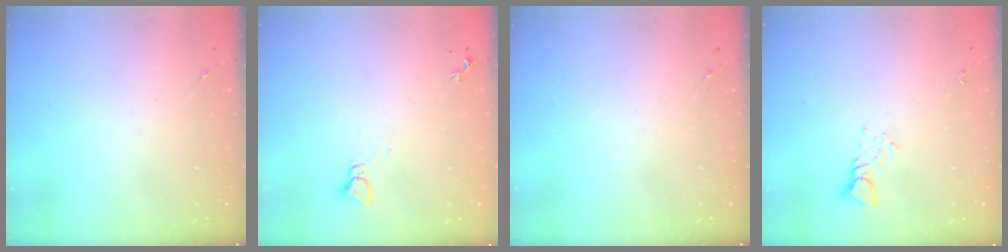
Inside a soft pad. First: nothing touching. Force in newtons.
{"total": 2.2, "press": 2.2, "slide": 0.1}
{"total": 0.0}
{"total": 3.8, "press": 3.8, "slide": 0.3}